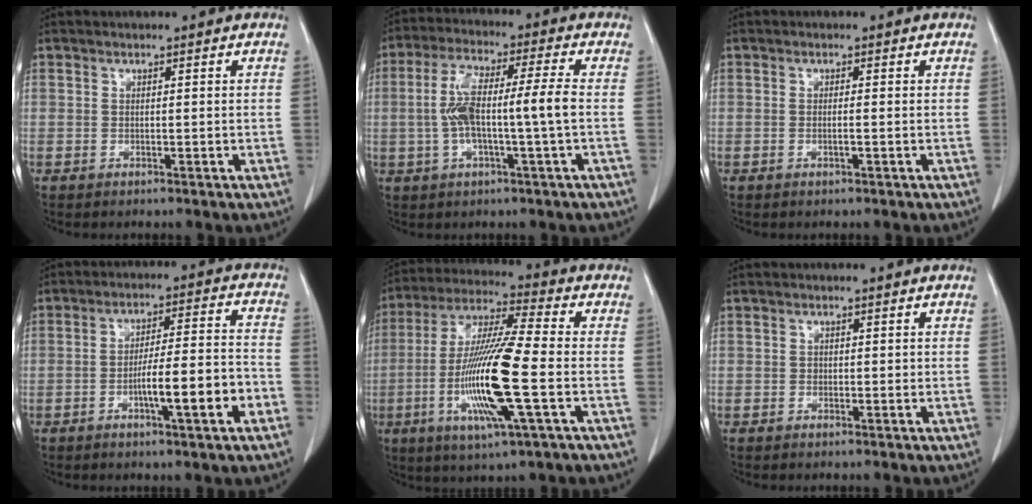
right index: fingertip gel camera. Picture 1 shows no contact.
{"total": 10.1, "force": [-0.8, 0.7, 10.0], "torque": [-0.199, 0.021, -0.019]}
{"total": 1.0, "force": [-0.3, 0.0, 1.0], "torque": [-0.022, -0.002, -0.003]}
{"total": 10.6, "force": [-4.0, 0.8, 9.8], "torque": [-0.149, 0.011, -0.062]}
{"total": 16.6, "force": [-3.9, 0.7, 16.1], "torque": [-0.328, -0.016, -0.077]}
{"total": 0.7, "force": [0.0, 0.6, 0.3], "torque": [-0.003, 0.002, 0.000]}